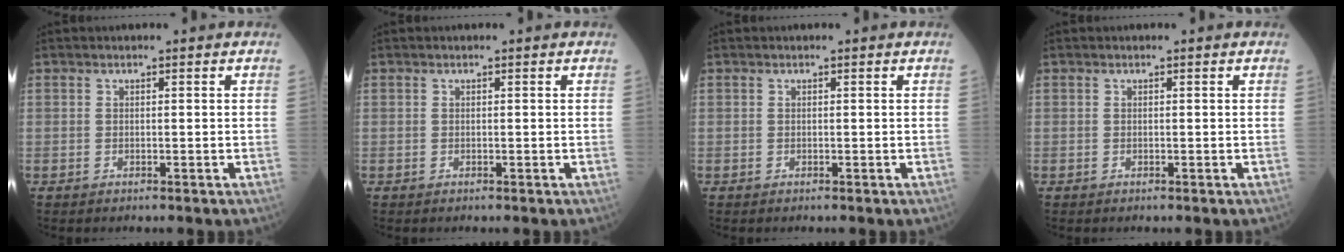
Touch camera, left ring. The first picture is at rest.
{"total": 0.0}
{"total": 0.0}
{"total": 0.0}